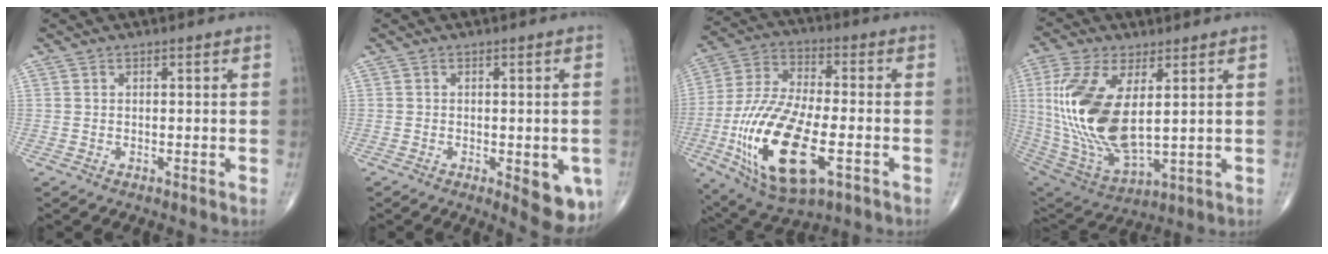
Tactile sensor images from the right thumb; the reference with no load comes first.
{"total": 8.1, "force": [-2.4, 3.0, 7.1], "torque": [-0.065, -0.010, -0.024]}
{"total": 22.5, "force": [-6.7, 9.8, 19.1], "torque": [-0.390, 0.008, -0.108]}
{"total": 20.7, "force": [3.1, 9.7, 18.0], "torque": [-0.381, -0.024, 0.071]}